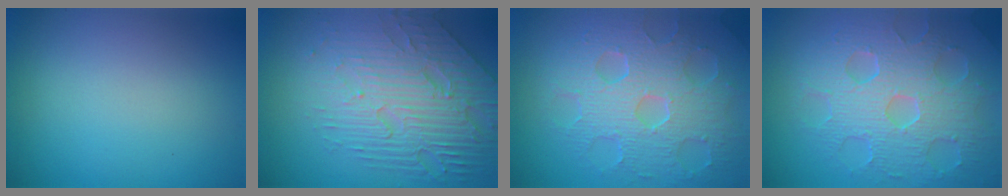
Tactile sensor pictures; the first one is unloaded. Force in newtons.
{"total": 8.3, "press": 5.6, "slide": 6.1}
{"total": 8.6, "press": 6.0, "slide": 6.1}
{"total": 8.5, "press": 6.1, "slide": 6.0}